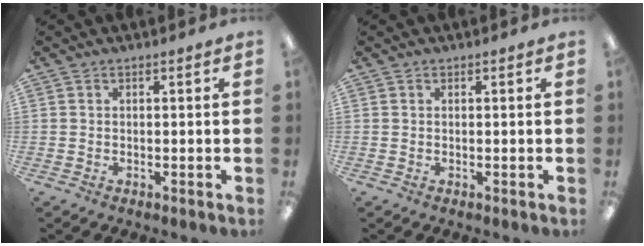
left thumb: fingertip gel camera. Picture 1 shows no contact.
{"total": 0.0}